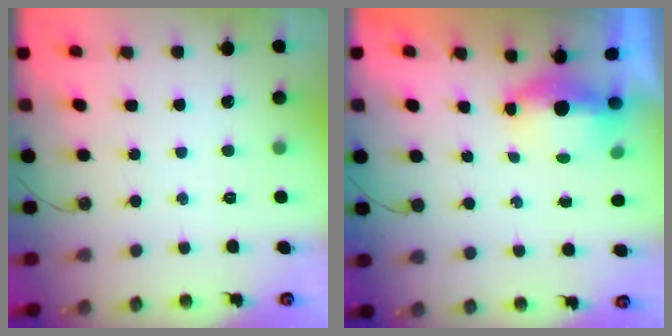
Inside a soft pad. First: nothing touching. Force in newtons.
{"total": 7.7, "press": 5.5, "slide": 5.4}